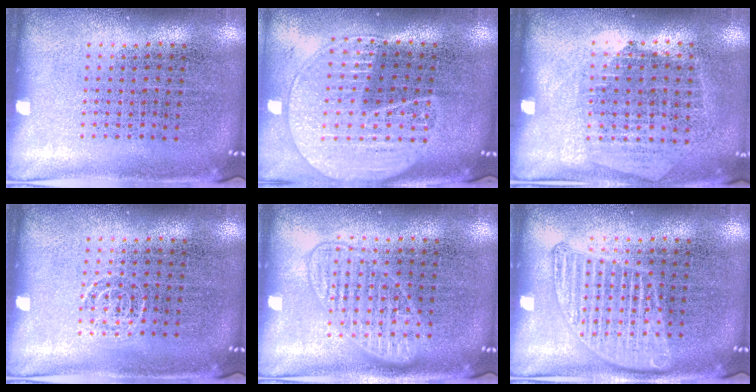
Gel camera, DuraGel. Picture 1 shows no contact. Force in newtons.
{"total": 2.0, "press": 1.8, "slide": 1.0}
{"total": 1.2, "press": 1.1, "slide": 0.6}
{"total": 0.6, "press": 0.5, "slide": 0.3}
{"total": 1.4, "press": 1.4, "slide": 0.3}
{"total": 1.2, "press": 1.2, "slide": 0.1}